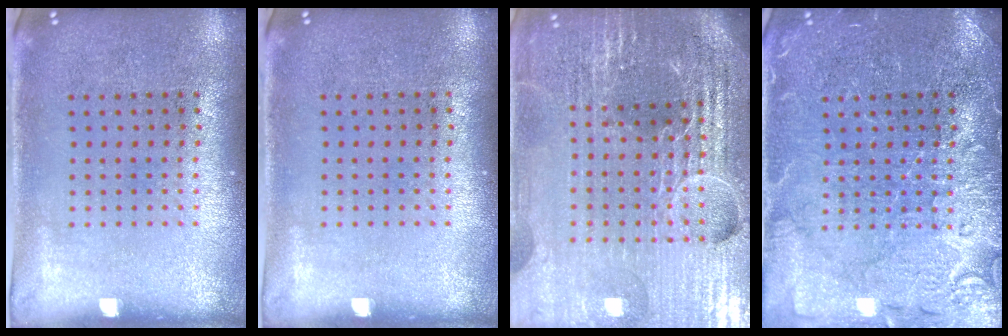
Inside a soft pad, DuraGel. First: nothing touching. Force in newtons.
{"total": 0.0}
{"total": 6.4, "press": 5.7, "slide": 3.1}
{"total": 5.2, "press": 5.2, "slide": 0.7}